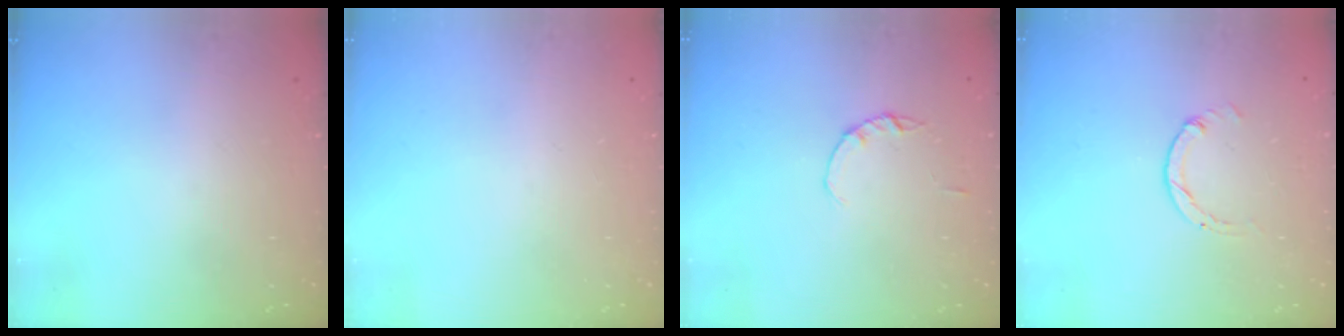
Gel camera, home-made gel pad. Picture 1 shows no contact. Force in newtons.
{"total": 0.0}
{"total": 1.4, "press": 1.3, "slide": 0.3}
{"total": 0.0}